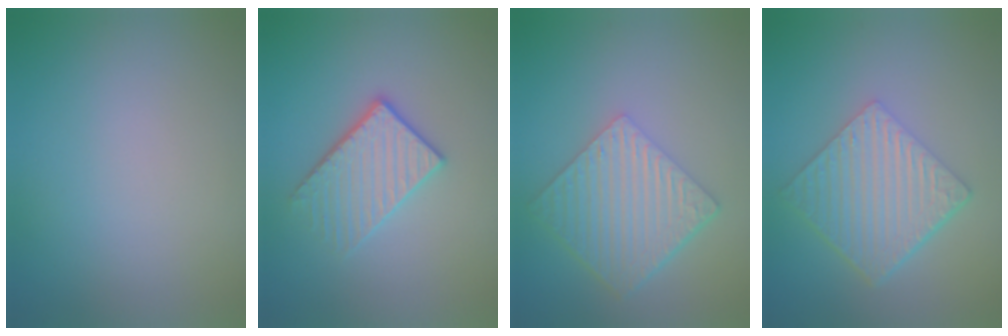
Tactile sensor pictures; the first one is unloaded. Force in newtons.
{"total": 3.3, "press": 3.1, "slide": 1.1}
{"total": 6.4, "press": 4.5, "slide": 4.6}
{"total": 6.4, "press": 4.3, "slide": 4.8}